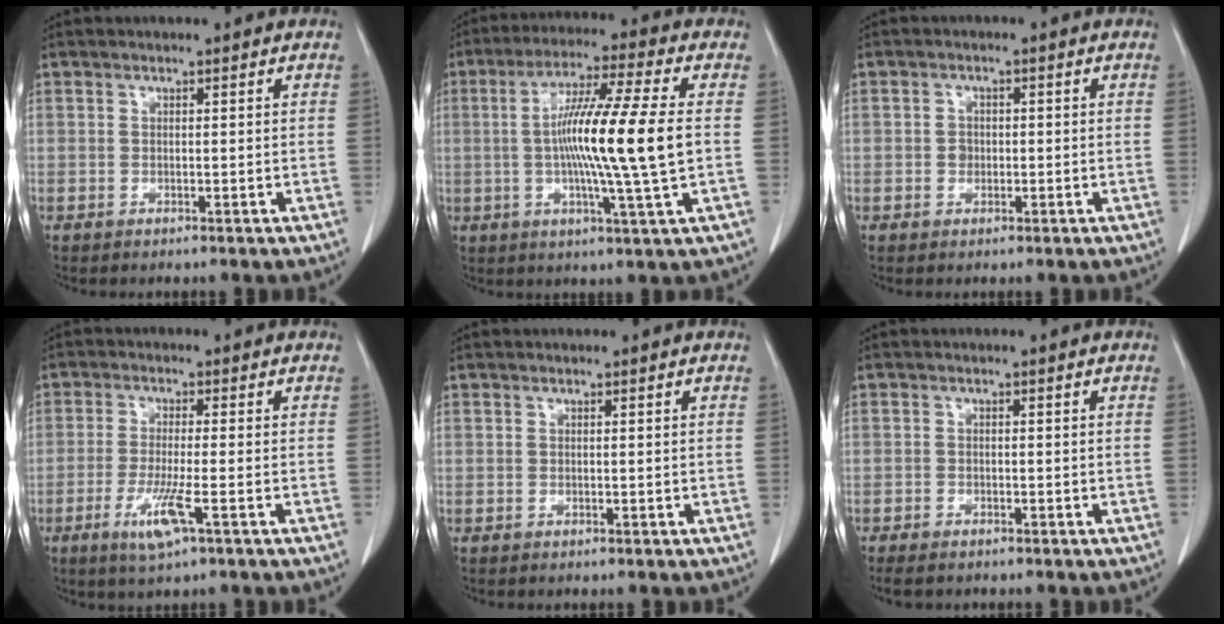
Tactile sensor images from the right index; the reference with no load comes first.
{"total": 14.7, "force": [-0.2, -0.9, 14.6], "torque": [-0.265, -0.005, -0.013]}
{"total": 1.7, "force": [-0.3, 1.5, 0.8], "torque": [-0.008, 0.006, -0.006]}
{"total": 5.9, "force": [-2.7, 0.0, 5.3], "torque": [-0.106, -0.016, -0.051]}
{"total": 0.0}
{"total": 2.6, "force": [-2.1, 0.9, 1.1], "torque": [-0.018, -0.004, -0.033]}